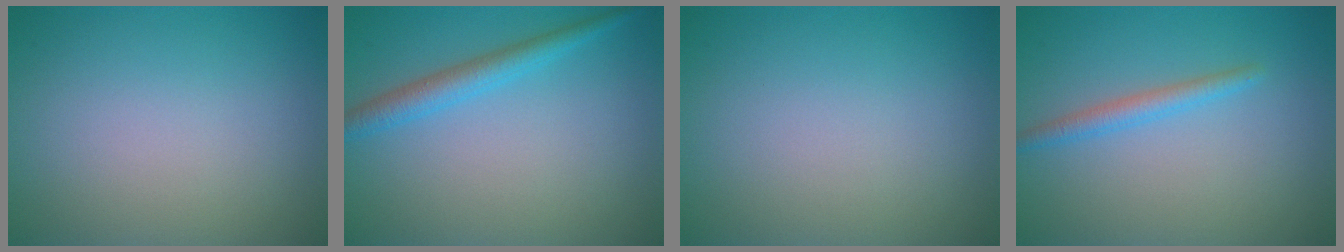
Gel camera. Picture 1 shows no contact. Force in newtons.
{"total": 2.6, "press": 2.6, "slide": 0.1}
{"total": 0.0}
{"total": 1.8, "press": 1.8, "slide": 0.1}